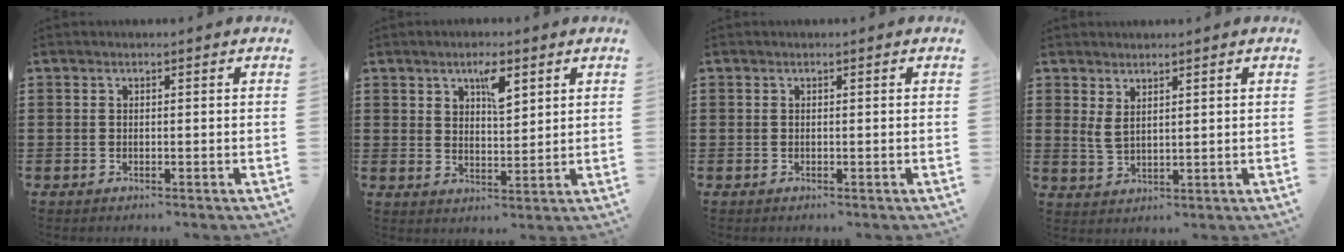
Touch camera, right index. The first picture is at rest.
{"total": 4.8, "force": [2.8, 1.7, 3.5], "torque": [-0.051, -0.003, 0.043]}
{"total": 0.0}
{"total": 2.6, "force": [1.8, 0.7, 1.7], "torque": [-0.037, 0.004, 0.033]}